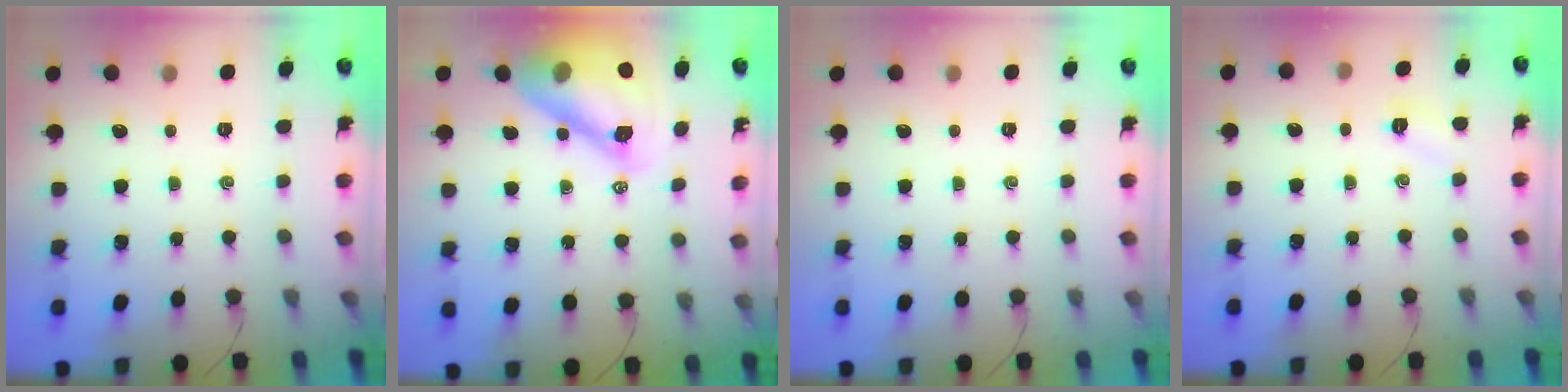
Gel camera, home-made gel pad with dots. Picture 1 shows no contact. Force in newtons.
{"total": 18.0, "press": 17.2, "slide": 5.2}
{"total": 0.0}
{"total": 3.2, "press": 3.1, "slide": 0.9}